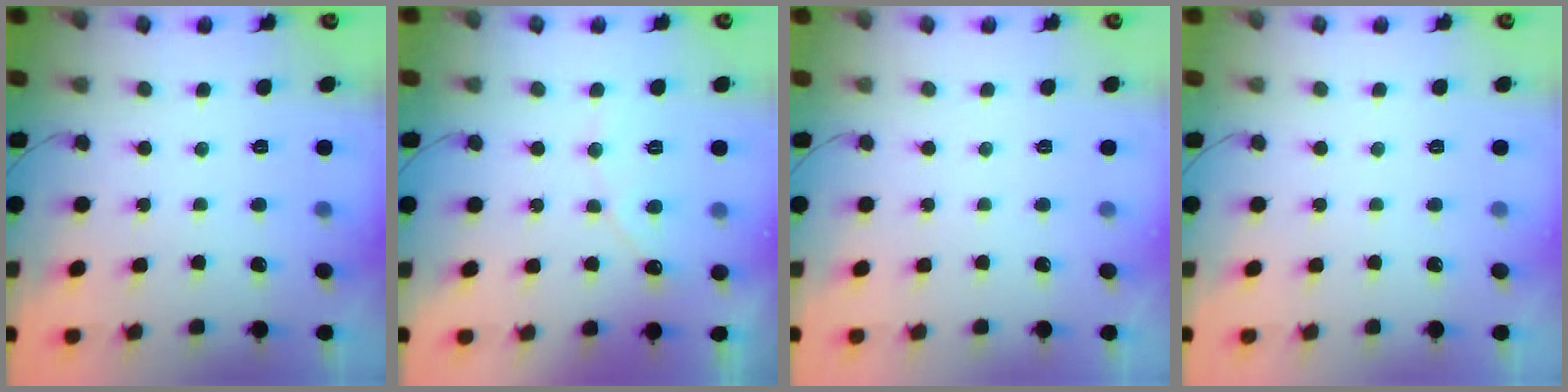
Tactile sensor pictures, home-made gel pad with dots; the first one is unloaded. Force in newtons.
{"total": 5.8, "press": 5.8, "slide": 0.2}
{"total": 0.0}
{"total": 0.0}